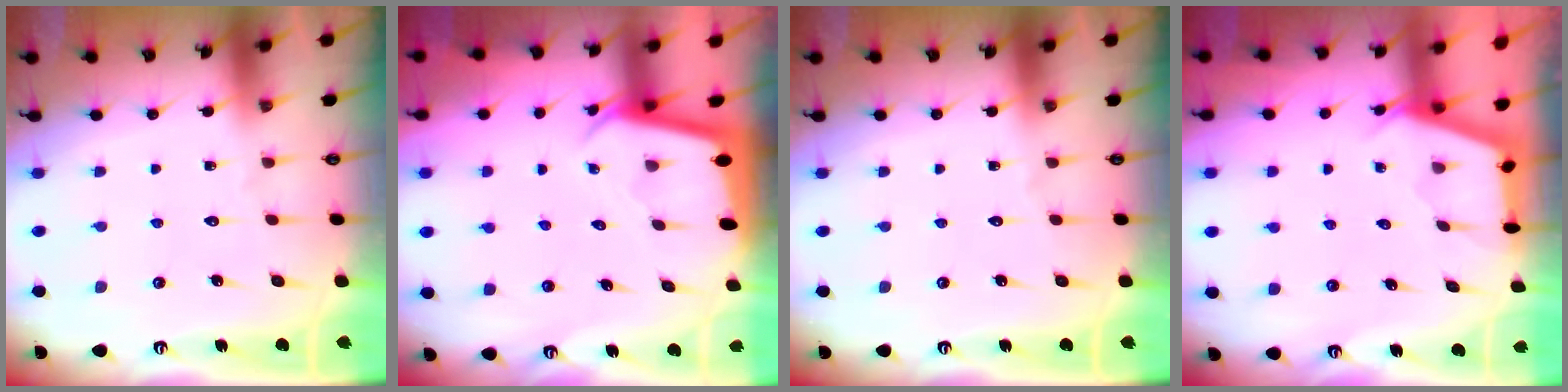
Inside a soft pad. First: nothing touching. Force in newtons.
{"total": 2.4, "press": 2.4, "slide": 0.1}
{"total": 0.0}
{"total": 2.9, "press": 2.9, "slide": 0.3}